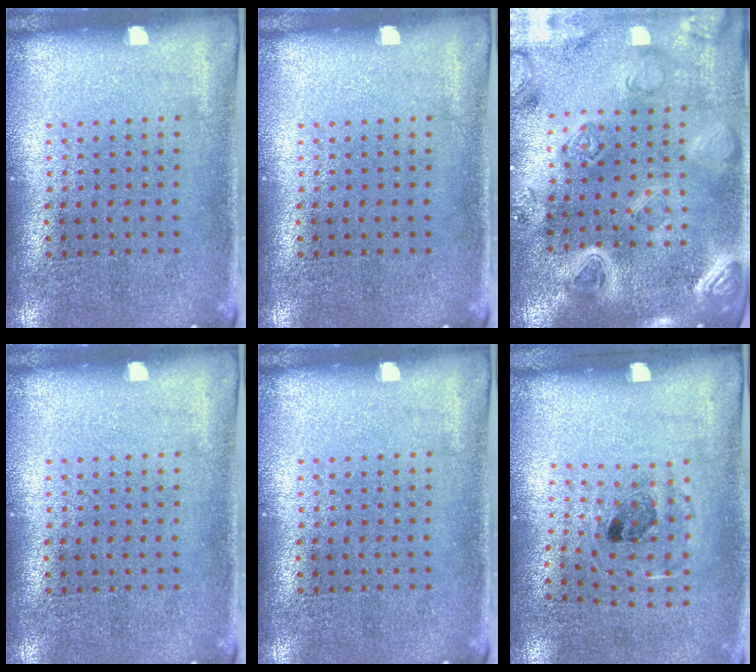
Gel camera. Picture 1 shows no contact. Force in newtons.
{"total": 0.0}
{"total": 4.2, "press": 3.8, "slide": 1.8}
{"total": 0.0}
{"total": 0.0}
{"total": 1.1, "press": 0.8, "slide": 0.7}